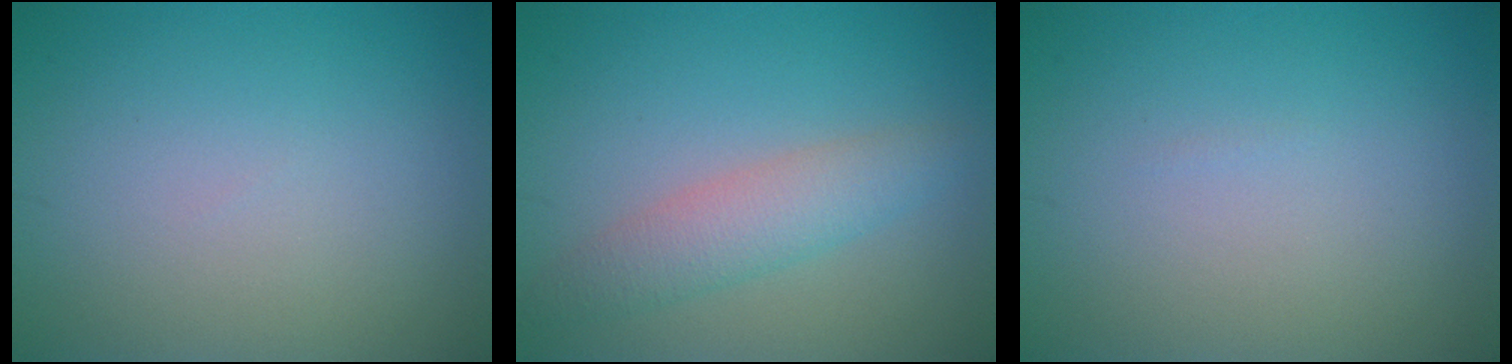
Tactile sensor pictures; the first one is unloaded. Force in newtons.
{"total": 3.3, "press": 3.3, "slide": 0.1}
{"total": 0.0}